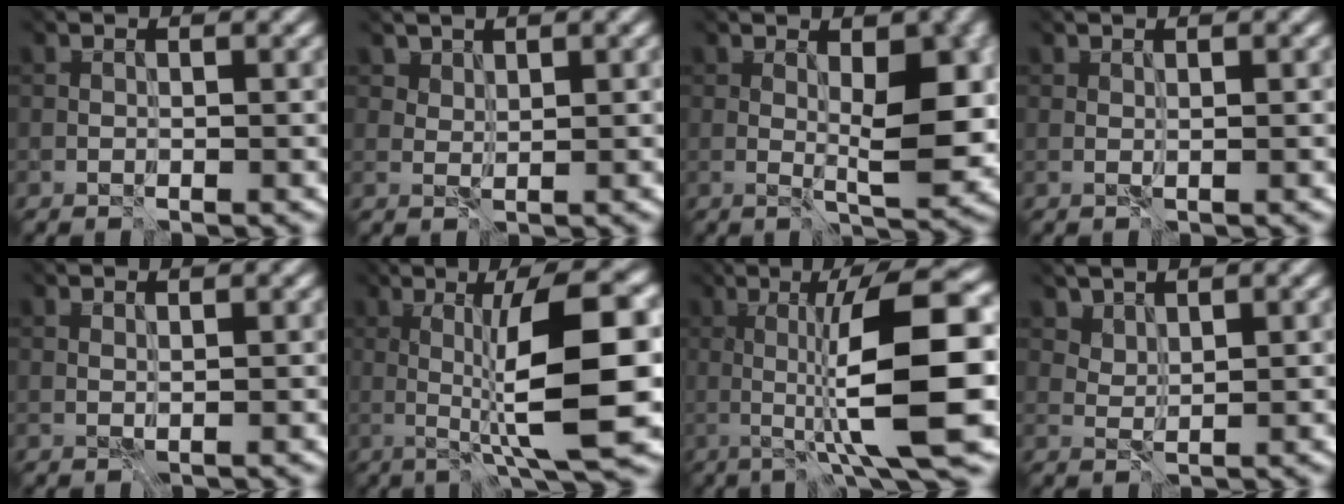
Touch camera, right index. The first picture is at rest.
{"total": 2.4, "force": [2.2, 1.0, 0.5], "torque": [-0.020, -0.011, 0.058]}
{"total": 5.2, "force": [-0.4, 1.5, 4.9], "torque": [-0.065, 0.001, 0.008]}
{"total": 1.1, "force": [1.0, 0.3, 0.4], "torque": [-0.003, 0.005, 0.010]}
{"total": 2.1, "force": [1.6, 0.8, 1.0], "torque": [-0.019, 0.018, 0.023]}
{"total": 9.3, "force": [-1.7, 0.5, 9.1], "torque": [-0.123, 0.010, -0.013]}
{"total": 11.0, "force": [-1.6, 1.2, 10.9], "torque": [-0.142, 0.009, -0.011]}
{"total": 3.7, "force": [3.2, 1.4, 1.1], "torque": [-0.038, -0.006, 0.080]}